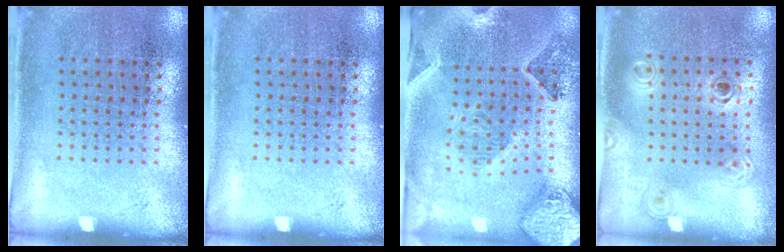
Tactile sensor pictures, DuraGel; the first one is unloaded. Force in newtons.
{"total": 0.0}
{"total": 2.2, "press": 2.0, "slide": 0.9}
{"total": 1.2, "press": 1.1, "slide": 0.5}